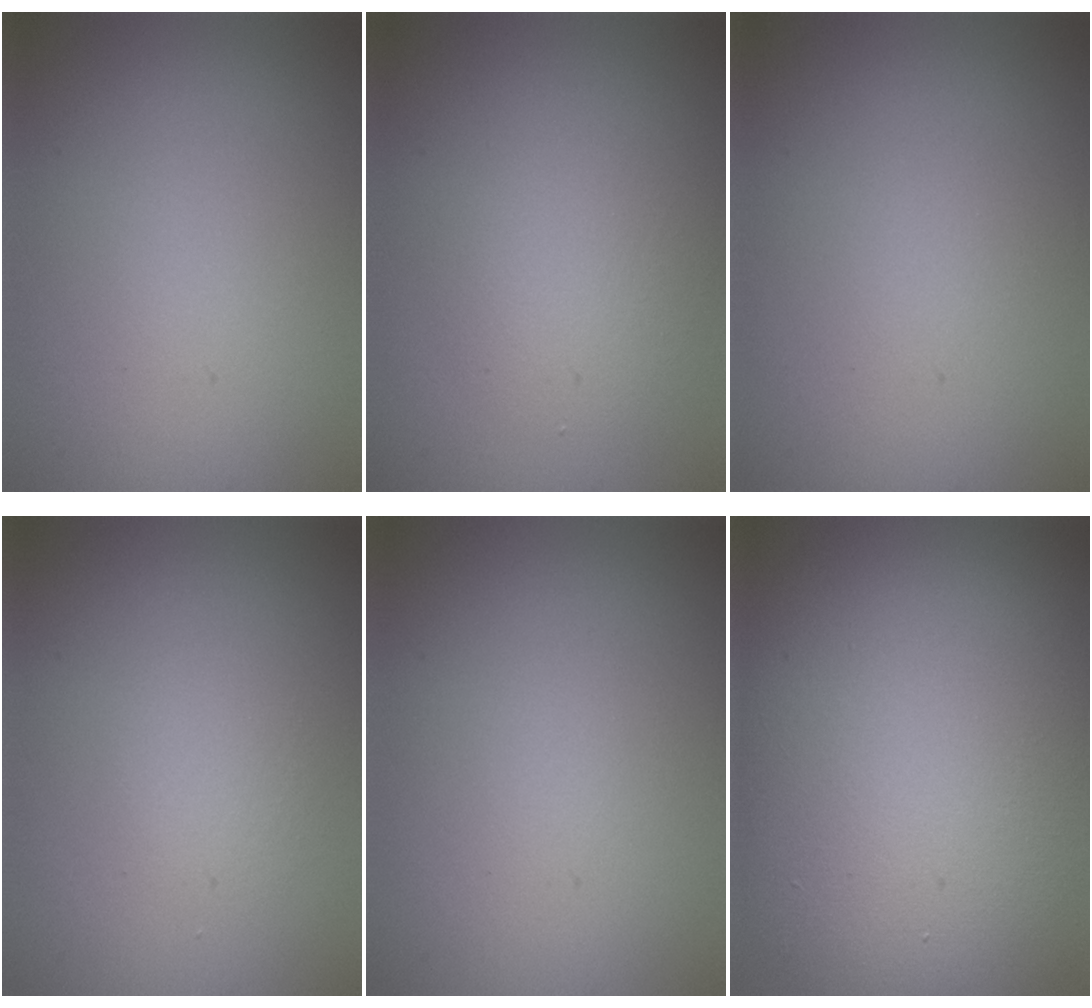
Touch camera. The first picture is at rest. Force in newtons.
{"total": 2.8, "press": 2.8, "slide": 0.2}
{"total": 0.0}
{"total": 1.2, "press": 1.2, "slide": 0.0}
{"total": 0.0}
{"total": 15.8, "press": 15.8, "slide": 0.6}